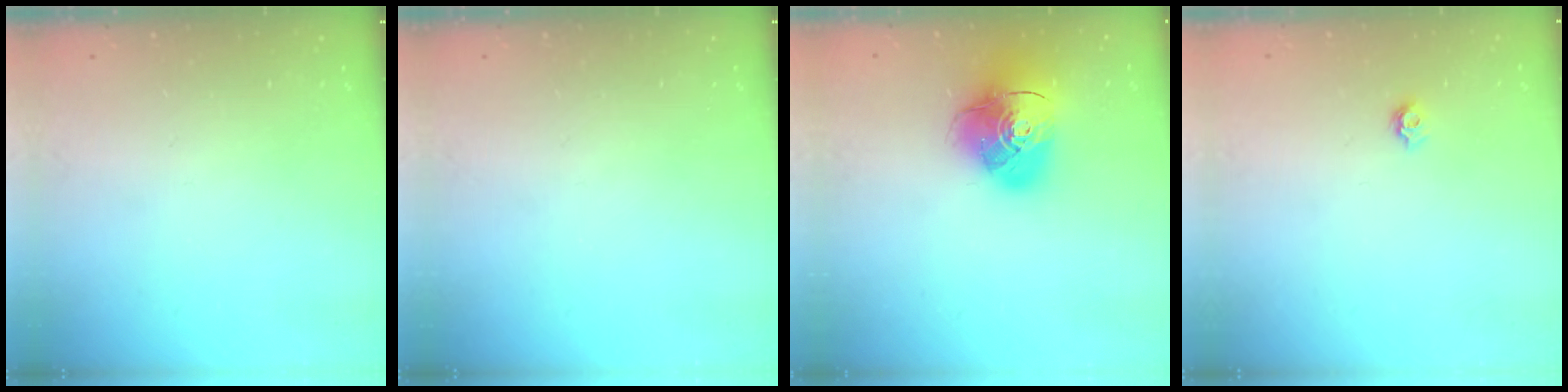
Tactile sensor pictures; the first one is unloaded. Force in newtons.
{"total": 0.0}
{"total": 16.0, "press": 15.9, "slide": 1.8}
{"total": 4.6, "press": 4.6, "slide": 0.6}